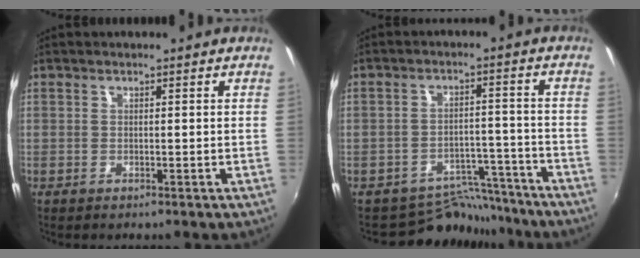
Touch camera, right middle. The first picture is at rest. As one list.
[{"total": 9.1, "force": [-8.5, 3.3, -0.1], "torque": [0.000, 0.029, -0.120]}]